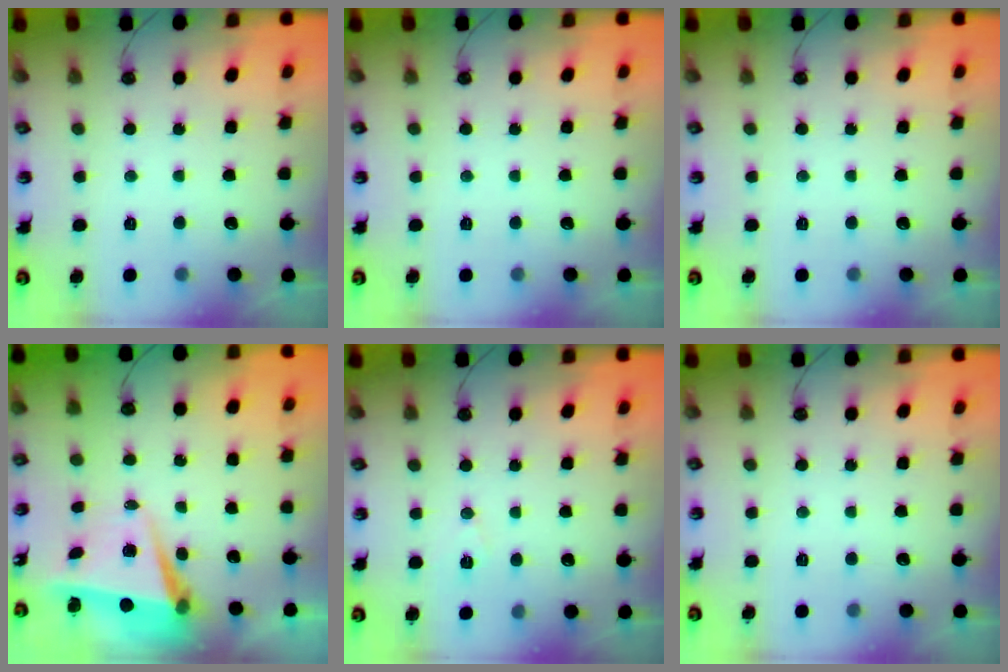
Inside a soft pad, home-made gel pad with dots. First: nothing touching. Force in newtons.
{"total": 0.0}
{"total": 0.0}
{"total": 5.2, "press": 5.1, "slide": 1.3}
{"total": 6.3, "press": 4.5, "slide": 4.4}
{"total": 0.0}